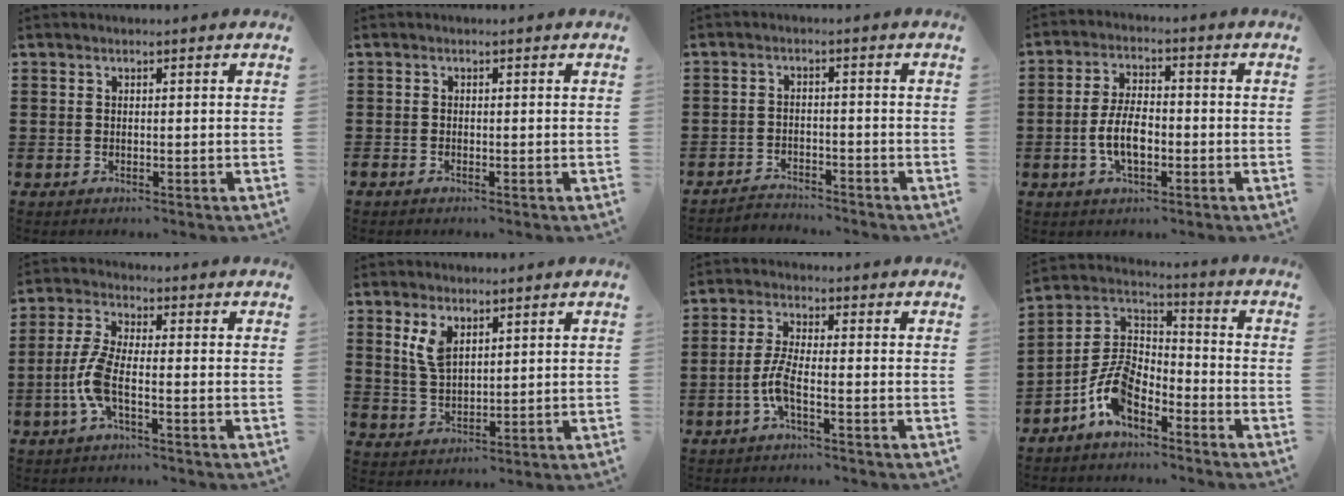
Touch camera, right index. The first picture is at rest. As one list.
[{"total": 0.5, "force": [-0.5, 0.1, 0.0], "torque": [-0.001, -0.002, -0.010]}, {"total": 3.1, "force": [-3.1, 0.2, -0.2], "torque": [-0.005, -0.001, -0.067]}, {"total": 6.5, "force": [-1.5, 3.0, 5.6], "torque": [-0.122, 0.002, -0.034]}, {"total": 6.0, "force": [-2.3, 1.9, 5.2], "torque": [-0.139, -0.014, -0.053]}, {"total": 4.4, "force": [2.2, 2.2, 3.1], "torque": [-0.077, 0.003, 0.037]}, {"total": 4.8, "force": [-2.1, 0.9, 4.2], "torque": [-0.109, -0.010, -0.050]}, {"total": 8.8, "force": [-5.9, 4.0, 5.2], "torque": [-0.134, -0.004, -0.124]}]